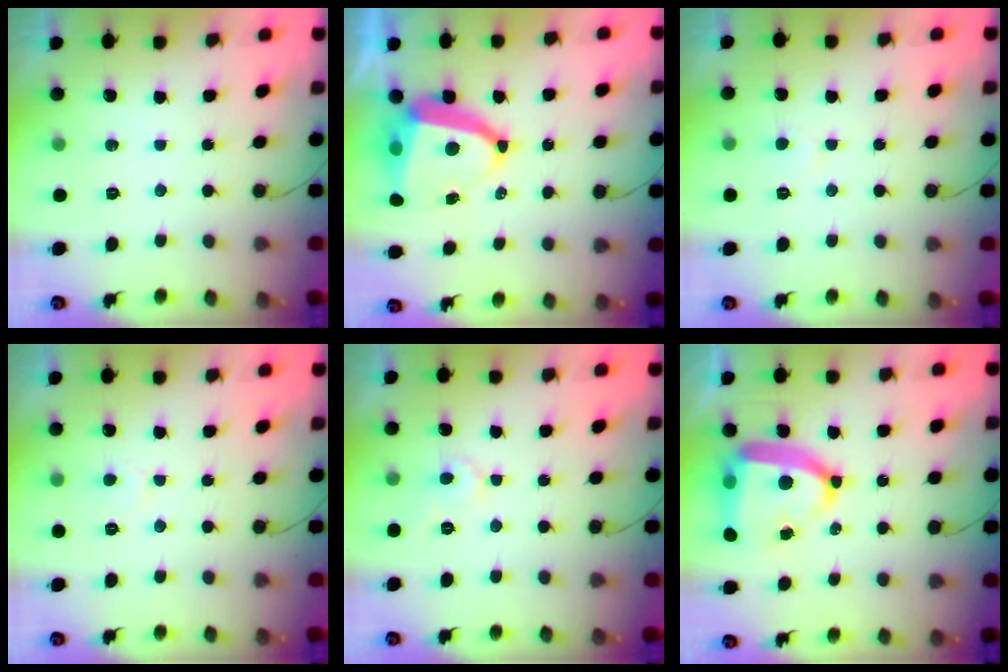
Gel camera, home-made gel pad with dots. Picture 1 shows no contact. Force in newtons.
{"total": 10.1, "press": 10.0, "slide": 1.2}
{"total": 2.5, "press": 2.5, "slide": 0.2}
{"total": 2.0, "press": 2.0, "slide": 0.2}
{"total": 4.0, "press": 3.9, "slide": 0.3}
{"total": 16.5, "press": 16.4, "slide": 1.6}